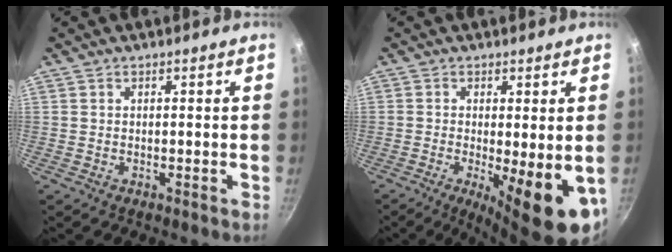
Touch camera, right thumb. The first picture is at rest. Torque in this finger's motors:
{"motor_torque": [-0.21, 0.71, 1.14, -1.12, 0.36]}